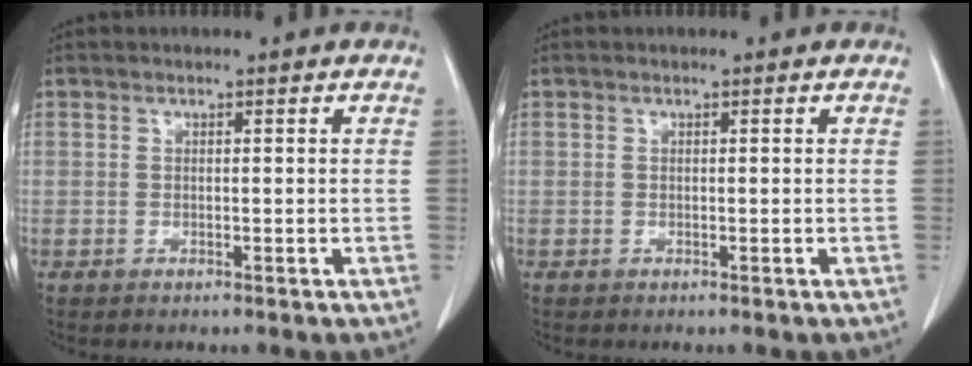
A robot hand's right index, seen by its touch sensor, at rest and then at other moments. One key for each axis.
{"total": 0.0}